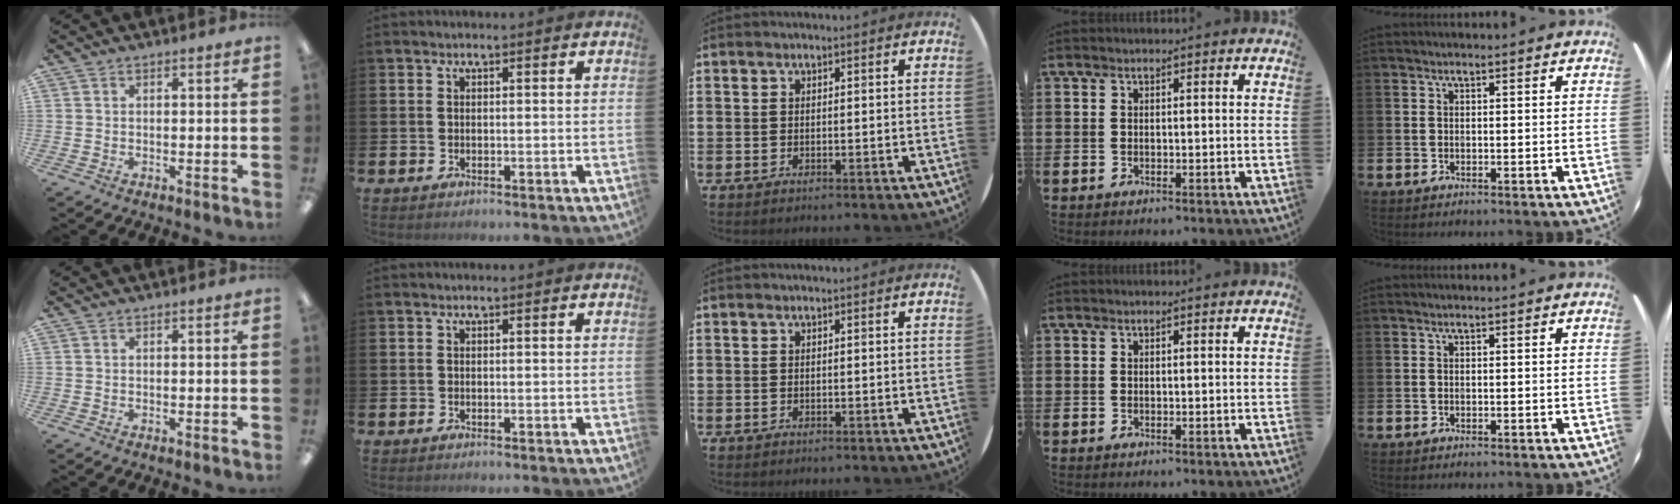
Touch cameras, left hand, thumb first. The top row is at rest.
{}